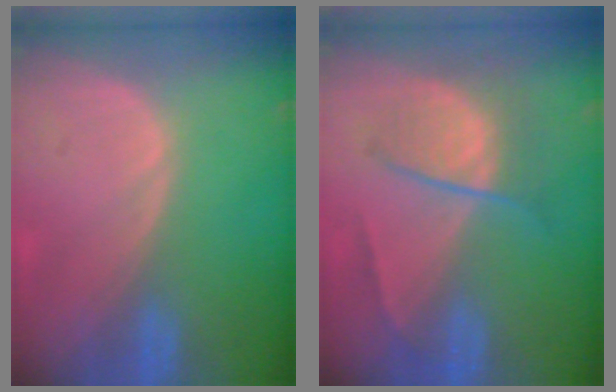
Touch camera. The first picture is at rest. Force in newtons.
{"total": 6.6, "press": 6.2, "slide": 2.4}